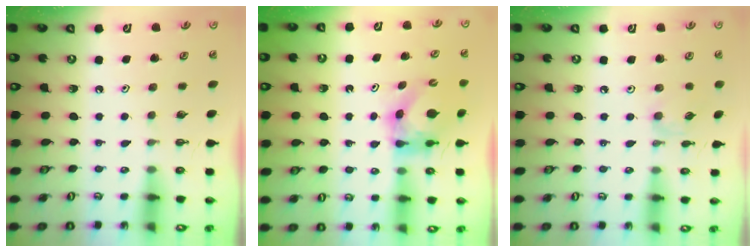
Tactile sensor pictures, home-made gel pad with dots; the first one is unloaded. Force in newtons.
{"total": 5.9, "press": 5.9, "slide": 0.7}
{"total": 1.5, "press": 1.5, "slide": 0.4}